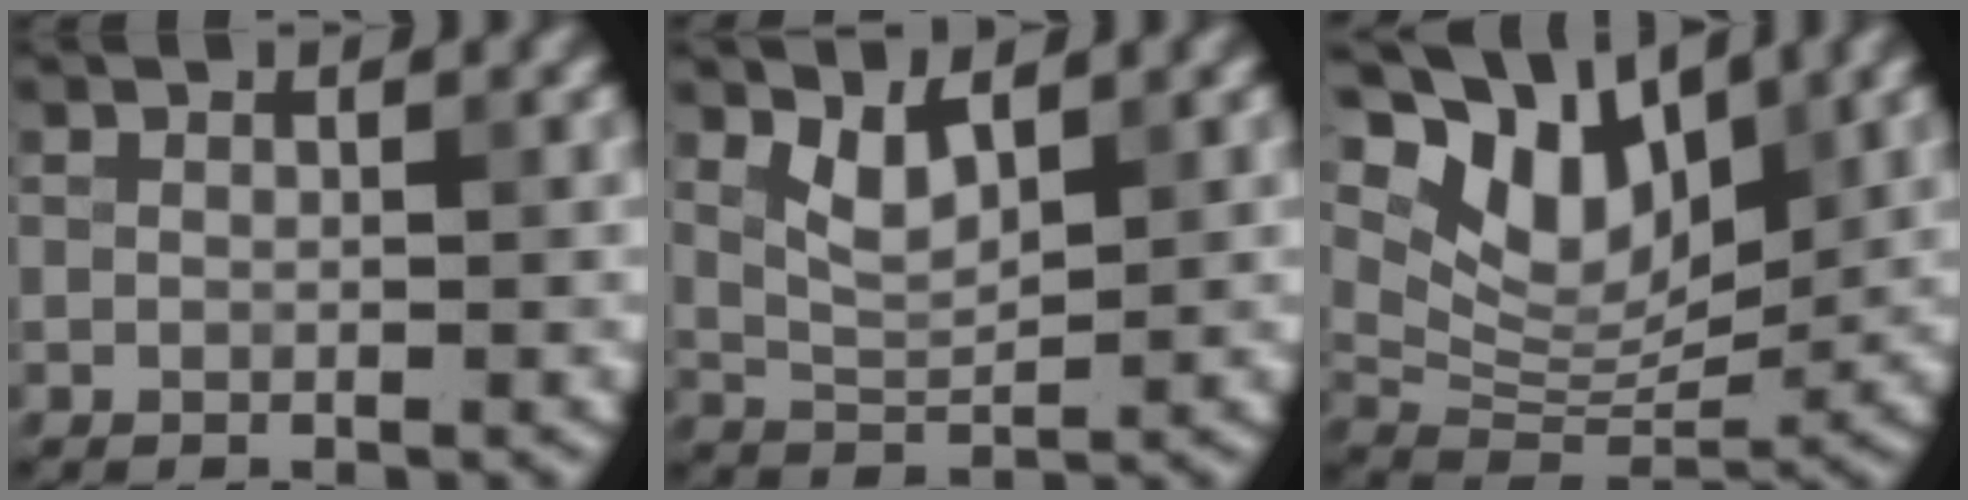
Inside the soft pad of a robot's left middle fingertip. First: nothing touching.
{"total": 2.9, "force": [1.6, 1.0, 2.1], "torque": [-0.048, -0.008, 0.037]}
{"total": 8.7, "force": [4.9, 4.7, 5.4], "torque": [-0.098, -0.001, 0.086]}